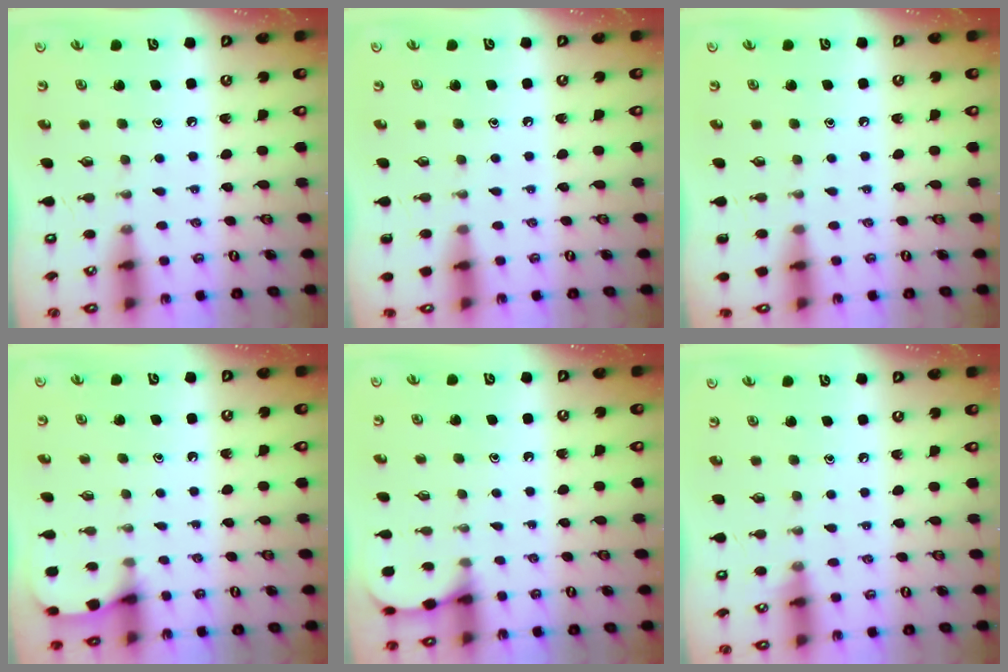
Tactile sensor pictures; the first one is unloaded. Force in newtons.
{"total": 0.0}
{"total": 0.0}
{"total": 3.0, "press": 2.9, "slide": 0.3}
{"total": 2.4, "press": 2.4, "slide": 0.2}
{"total": 2.9, "press": 2.9, "slide": 0.4}